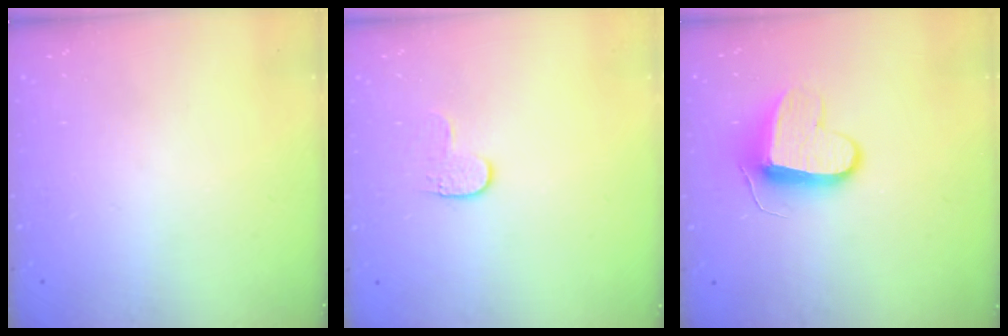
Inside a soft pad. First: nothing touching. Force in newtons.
{"total": 4.6, "press": 4.6, "slide": 0.5}
{"total": 10.3, "press": 10.2, "slide": 1.2}